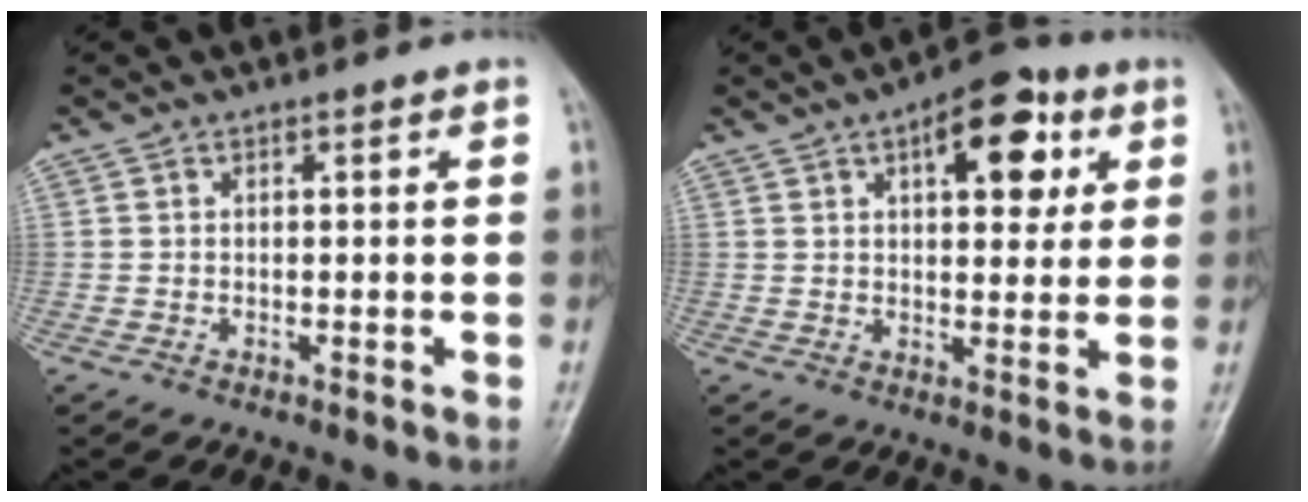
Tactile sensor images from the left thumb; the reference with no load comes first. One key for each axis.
{"total": 12.2, "fx": 4.9, "fy": 5.9, "fz": 9.5, "tx": -0.096, "ty": -0.005, "tz": 0.064}